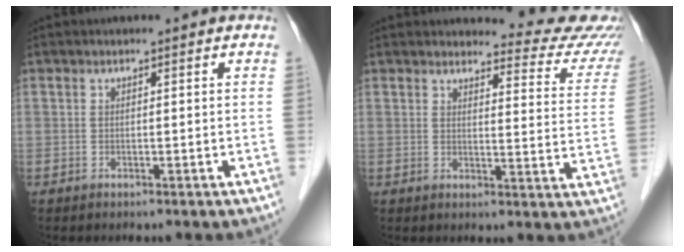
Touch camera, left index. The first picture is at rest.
{"total": 13.7, "force": [13.6, 1.8, 1.3], "torque": [0.020, -0.092, 0.117]}